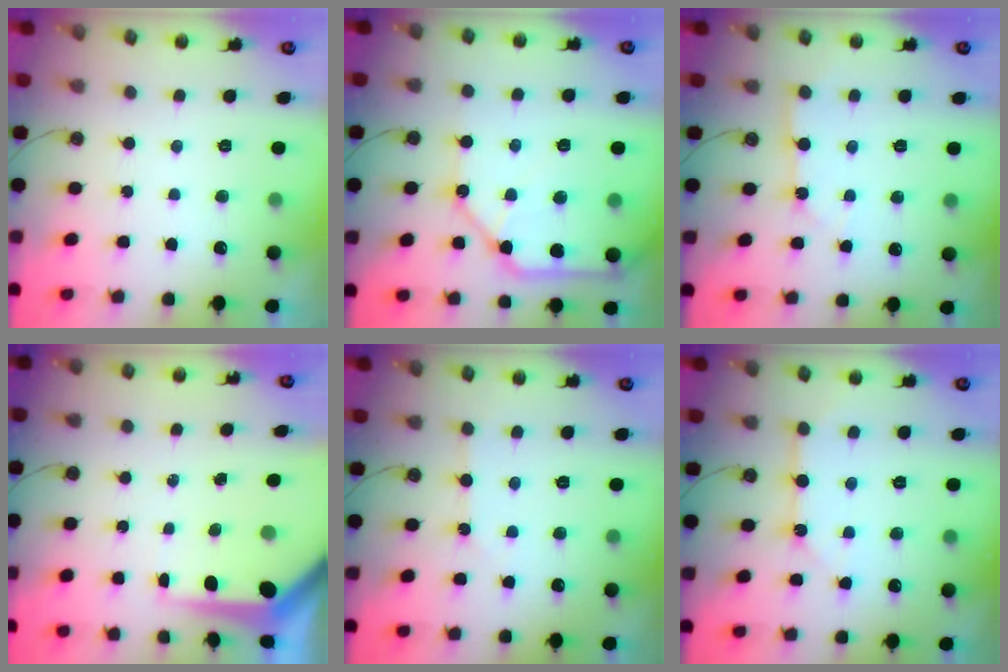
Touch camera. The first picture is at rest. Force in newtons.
{"total": 13.1, "press": 13.0, "slide": 1.9}
{"total": 3.1, "press": 3.1, "slide": 0.5}
{"total": 7.8, "press": 7.8, "slide": 0.5}
{"total": 2.5, "press": 2.4, "slide": 0.4}
{"total": 7.6, "press": 7.6, "slide": 0.7}